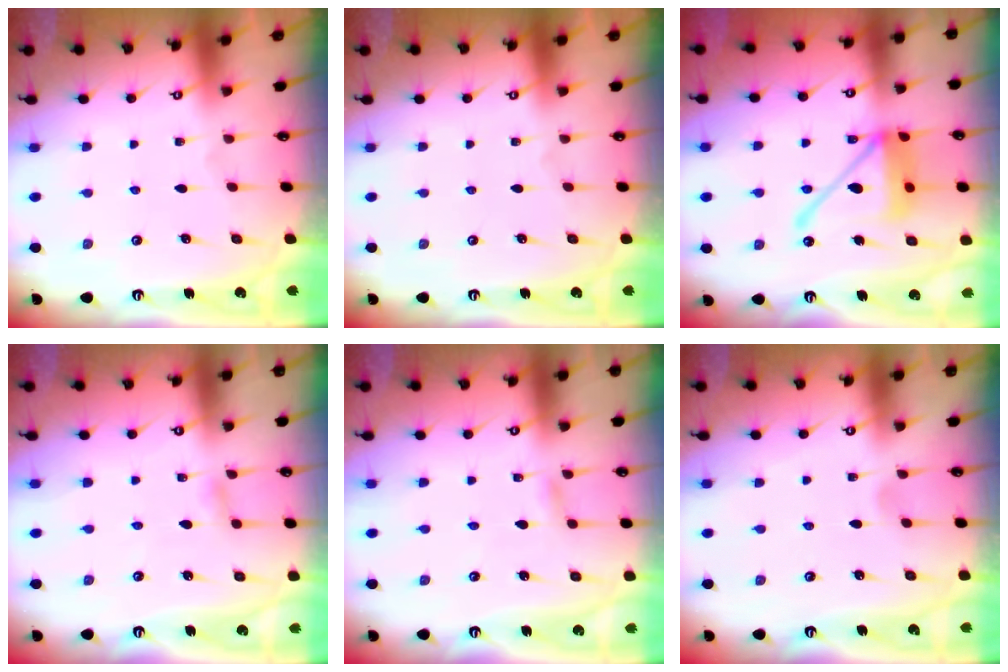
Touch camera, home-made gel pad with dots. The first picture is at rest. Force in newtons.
{"total": 0.0}
{"total": 15.8, "press": 15.7, "slide": 2.1}
{"total": 3.7, "press": 3.6, "slide": 0.5}
{"total": 2.7, "press": 2.7, "slide": 0.2}
{"total": 2.3, "press": 2.3, "slide": 0.3}